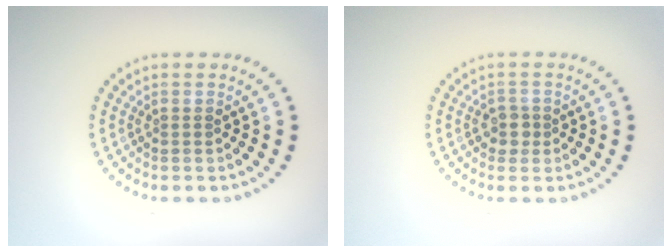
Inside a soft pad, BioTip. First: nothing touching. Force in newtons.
{"total": 1.7, "press": 1.4, "slide": 0.8}